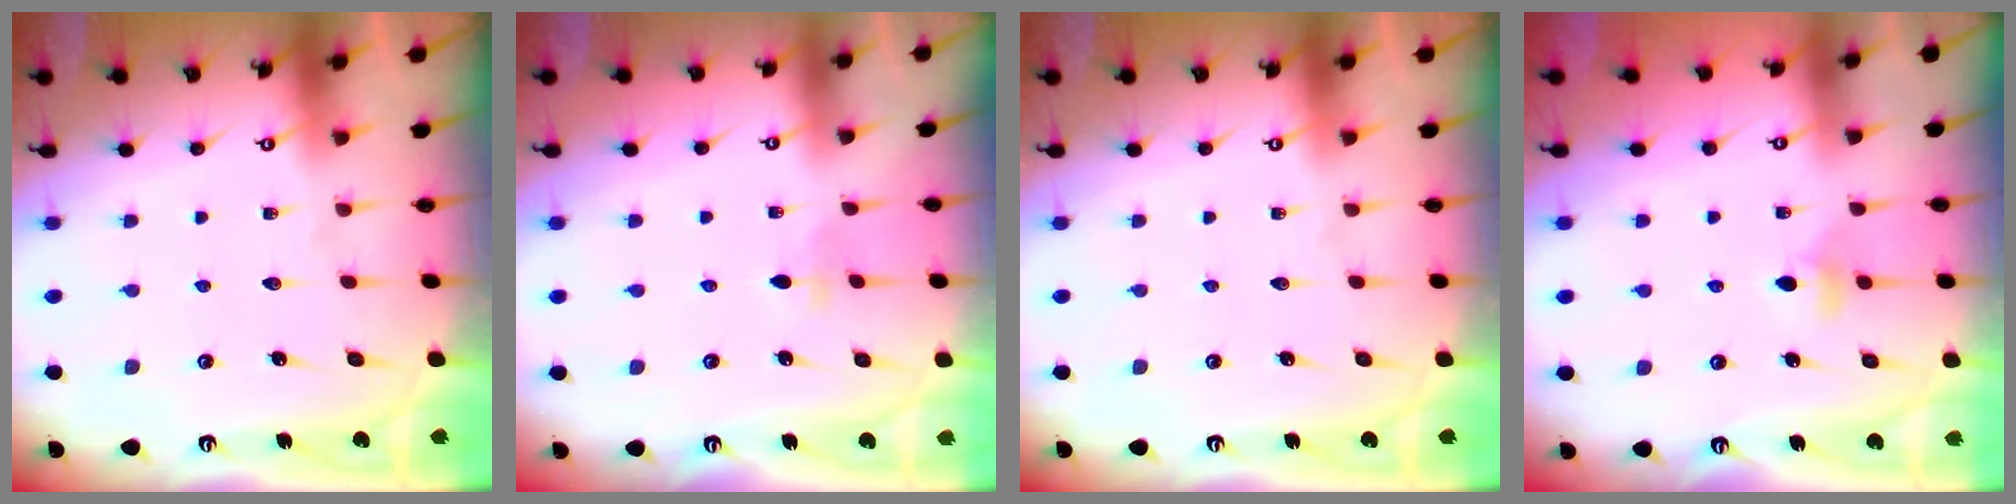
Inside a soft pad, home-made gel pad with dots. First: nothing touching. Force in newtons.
{"total": 2.8, "press": 2.7, "slide": 0.6}
{"total": 0.0}
{"total": 5.1, "press": 5.0, "slide": 0.9}